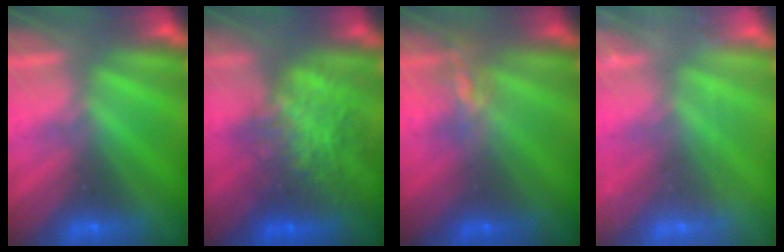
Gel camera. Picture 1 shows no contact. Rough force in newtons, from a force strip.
{"total": 7.3}
{"total": 4.9}
{"total": 2.2}